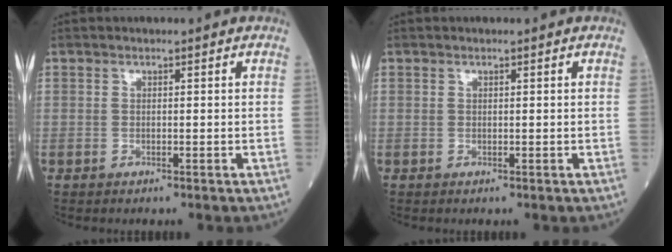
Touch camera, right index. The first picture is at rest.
{"total": 0.0}